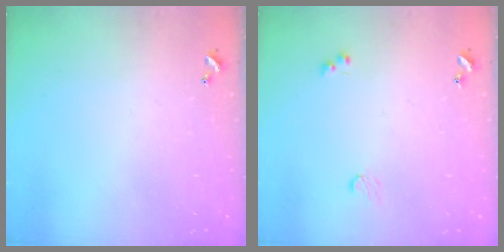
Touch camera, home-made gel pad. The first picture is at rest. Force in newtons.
{"total": 3.0, "press": 3.0, "slide": 0.8}